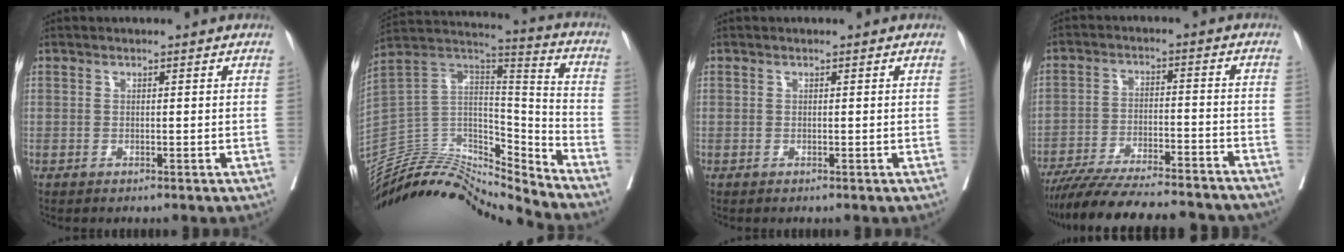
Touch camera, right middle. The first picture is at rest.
{"total": 21.6, "force": [-20.8, 3.1, 4.7], "torque": [-0.085, 0.051, -0.354]}
{"total": 0.0}
{"total": 21.9, "force": [-19.7, 2.8, 9.3], "torque": [-0.137, -0.019, -0.282]}